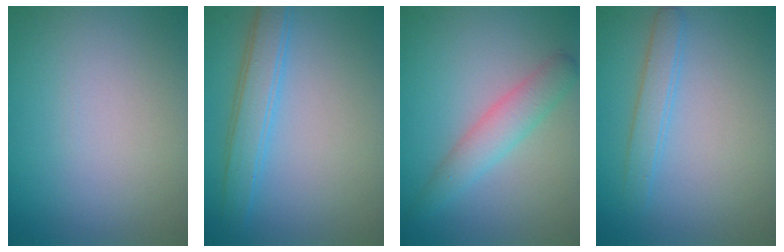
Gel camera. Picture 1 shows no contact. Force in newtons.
{"total": 4.4, "press": 4.4, "slide": 0.2}
{"total": 3.1, "press": 3.1, "slide": 0.1}
{"total": 2.0, "press": 2.0, "slide": 0.0}